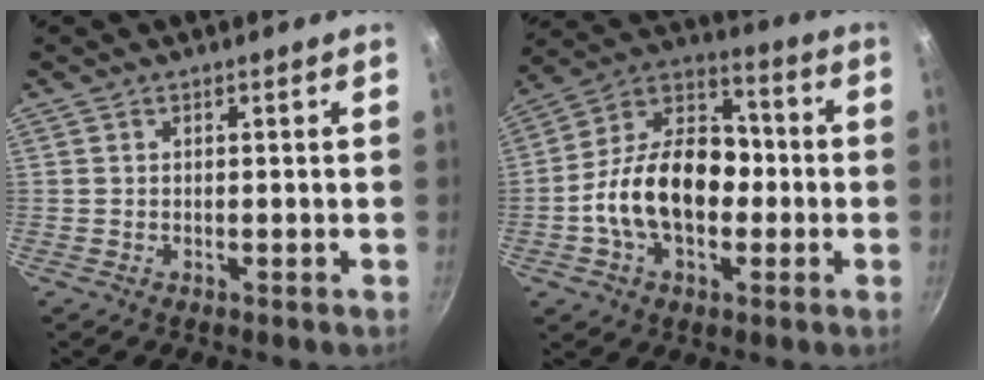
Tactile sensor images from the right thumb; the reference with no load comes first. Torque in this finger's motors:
{"motor_torque": [2.36, 2.28, 1.46, -0.75, 0.16]}